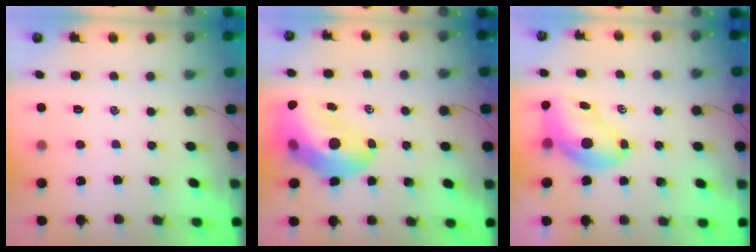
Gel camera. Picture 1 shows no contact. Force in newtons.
{"total": 15.5, "press": 14.9, "slide": 4.2}
{"total": 7.6, "press": 7.5, "slide": 1.3}